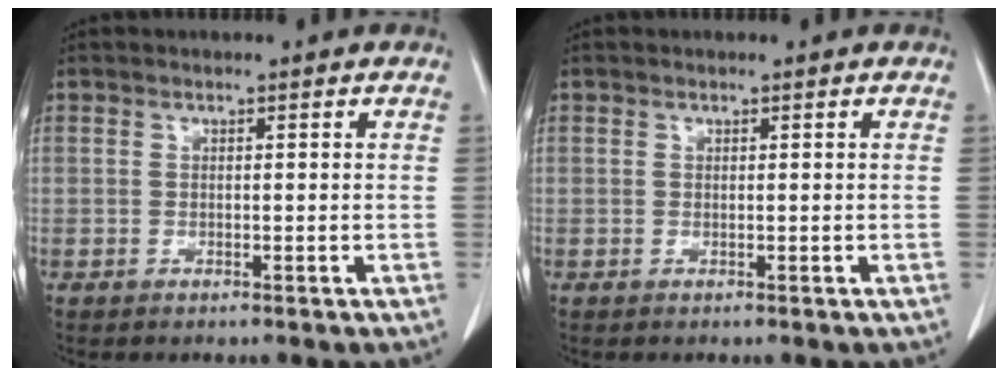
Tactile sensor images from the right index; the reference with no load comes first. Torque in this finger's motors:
{"motor_torque": [0.00, 0.00, 0.00, 0.00]}